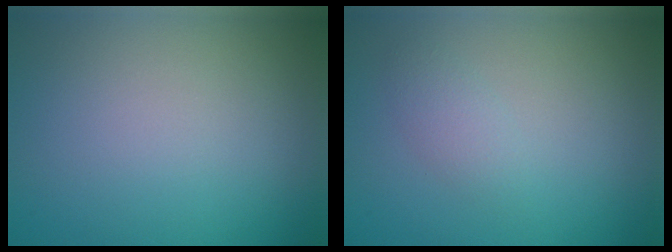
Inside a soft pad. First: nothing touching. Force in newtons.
{"total": 1.4, "press": 1.4, "slide": 0.1}